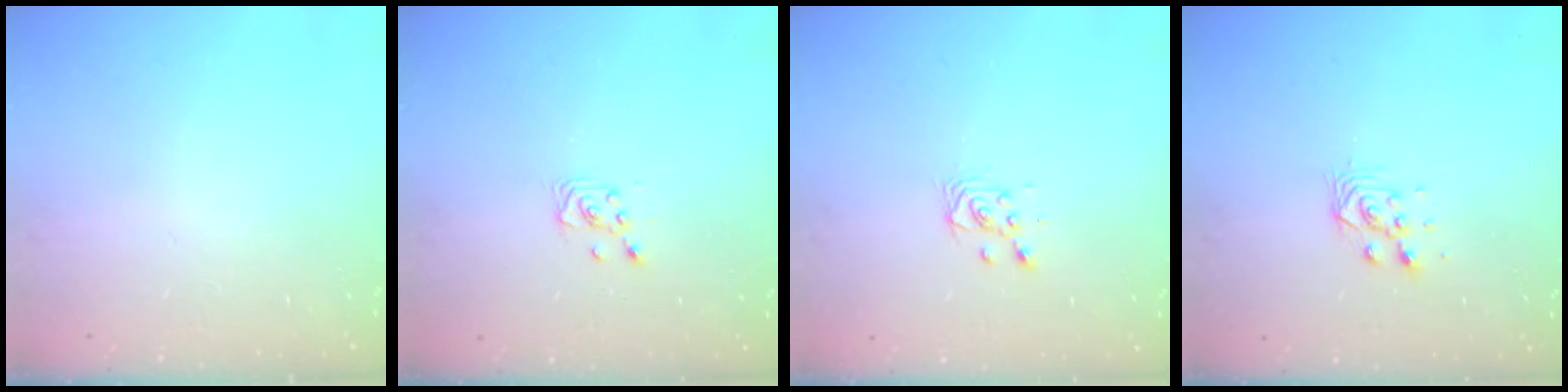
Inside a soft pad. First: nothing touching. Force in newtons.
{"total": 2.6, "press": 2.6, "slide": 0.2}
{"total": 3.2, "press": 3.2, "slide": 0.6}
{"total": 2.9, "press": 2.8, "slide": 0.8}